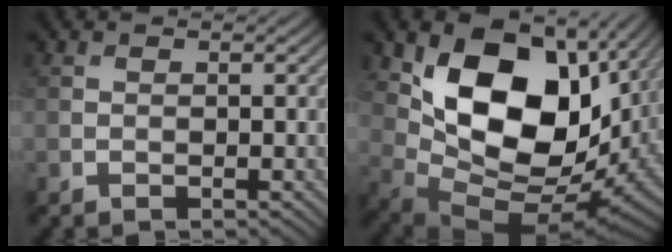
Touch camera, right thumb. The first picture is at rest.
{"total": 16.9, "force": [4.4, 10.4, 12.6], "torque": [-0.220, -0.021, 0.095]}